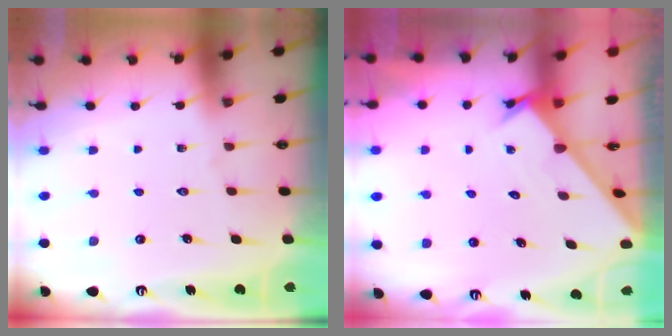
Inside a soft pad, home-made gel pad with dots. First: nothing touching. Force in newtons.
{"total": 1.7, "press": 1.7, "slide": 0.1}